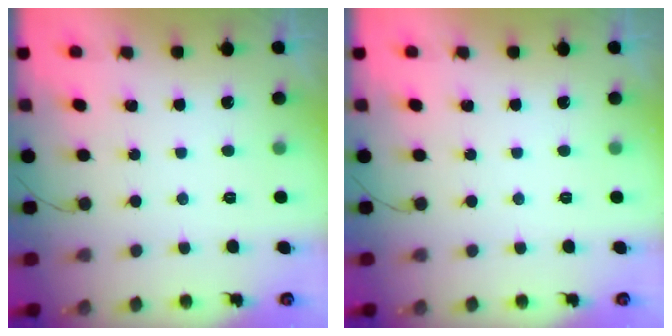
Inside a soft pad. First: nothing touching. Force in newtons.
{"total": 0.0}